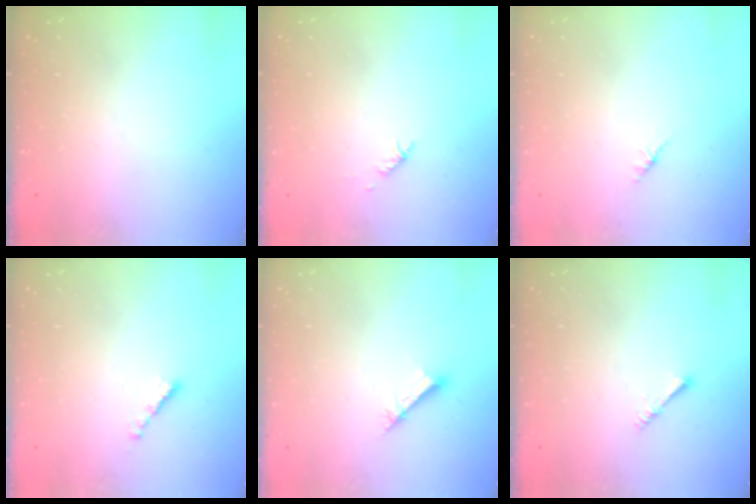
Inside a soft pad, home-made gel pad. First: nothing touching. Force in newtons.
{"total": 2.8, "press": 2.7, "slide": 0.6}
{"total": 1.4, "press": 1.3, "slide": 0.4}
{"total": 2.1, "press": 2.1, "slide": 0.3}
{"total": 2.6, "press": 2.6, "slide": 0.2}
{"total": 1.4, "press": 1.3, "slide": 0.3}